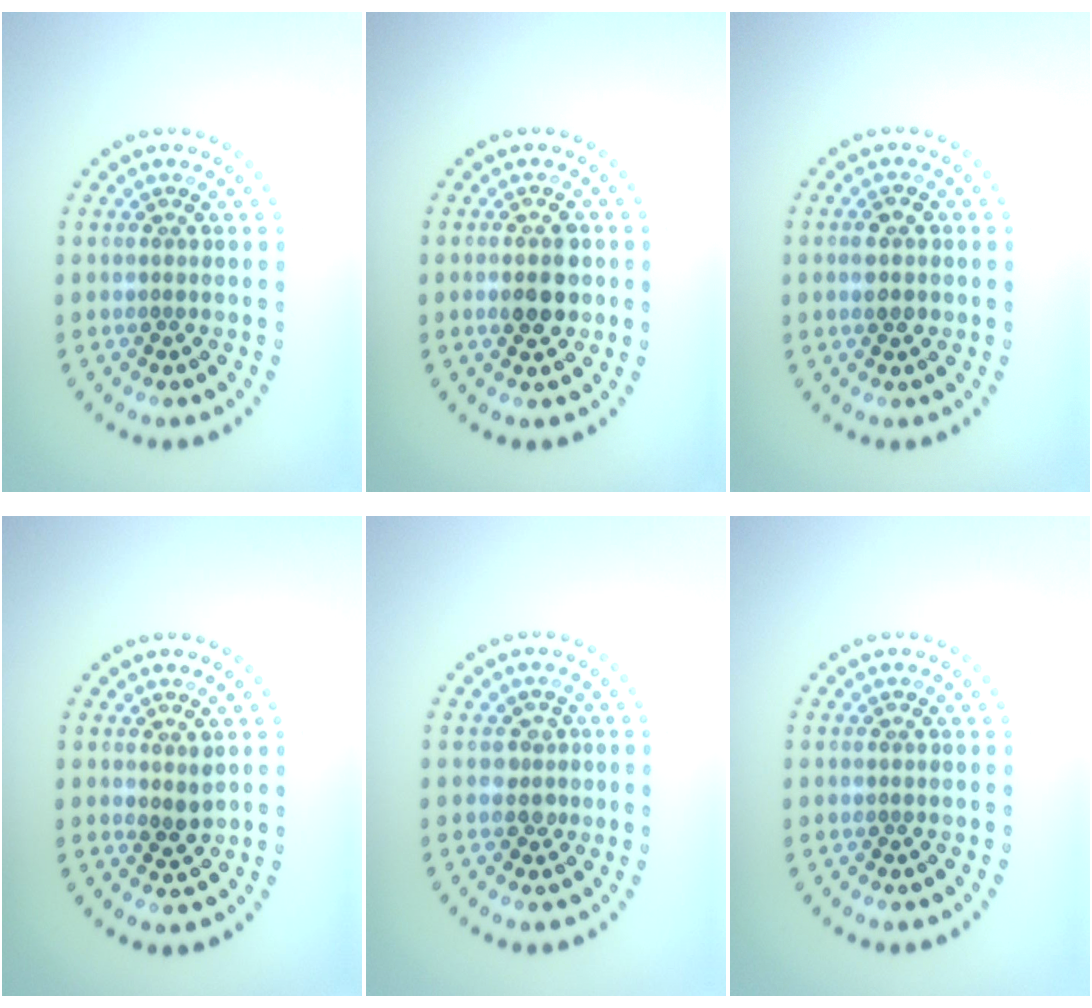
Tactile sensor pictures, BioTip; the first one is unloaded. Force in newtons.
{"total": 3.0, "press": 3.0, "slide": 0.3}
{"total": 2.6, "press": 2.6, "slide": 0.2}
{"total": 1.3, "press": 1.0, "slide": 0.7}
{"total": 1.4, "press": 1.1, "slide": 0.9}
{"total": 0.0}